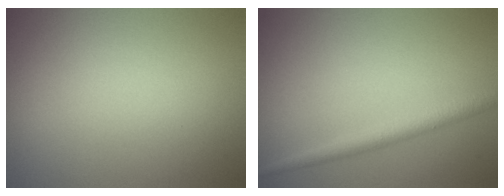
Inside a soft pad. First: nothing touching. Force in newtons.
{"total": 2.3, "press": 2.3, "slide": 0.1}